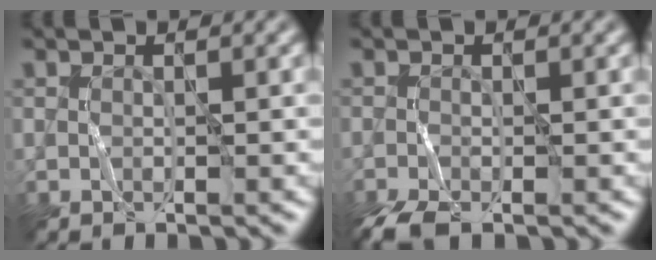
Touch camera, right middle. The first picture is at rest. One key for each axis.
{"total": 2.3, "fx": -1.6, "fy": 0.6, "fz": 1.4, "tx": -0.045, "ty": -0.010, "tz": -0.031}